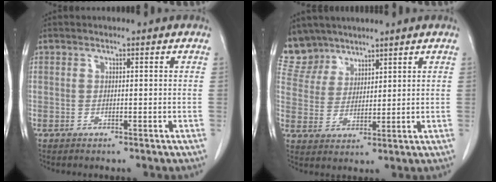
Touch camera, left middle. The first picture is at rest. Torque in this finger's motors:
{"motor_torque": [0.96, -0.97, 0.01, -0.04]}